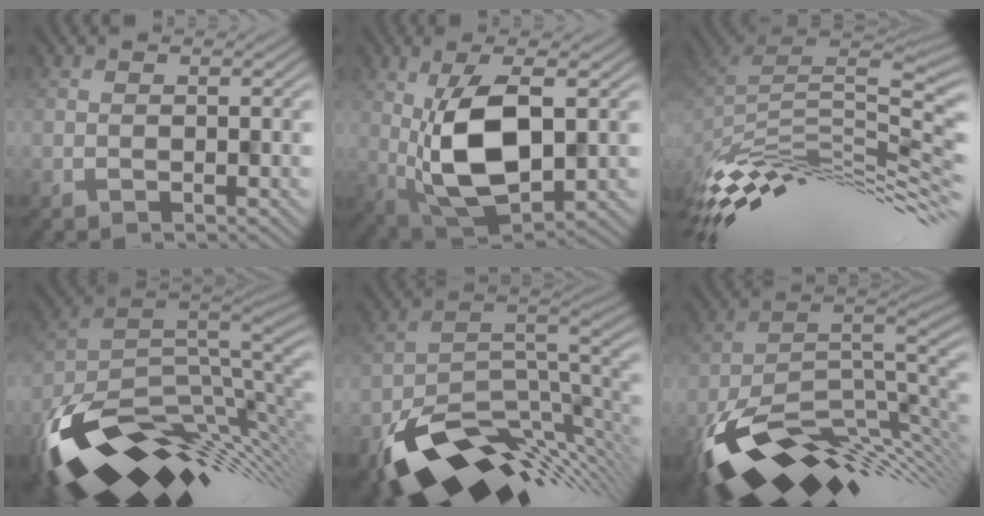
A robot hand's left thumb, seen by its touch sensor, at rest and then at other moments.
{"total": 11.7, "force": [1.3, 5.5, 10.2], "torque": [-0.206, -0.006, 0.032]}
{"total": 12.3, "force": [-3.8, 3.6, 11.1], "torque": [-0.197, 0.012, -0.068]}
{"total": 15.0, "force": [-4.3, 8.0, 12.0], "torque": [-0.239, -0.025, -0.079]}
{"total": 13.0, "force": [-5.8, 7.0, 9.3], "torque": [-0.171, -0.039, -0.082]}
{"total": 14.3, "force": [-5.3, 6.6, 11.5], "torque": [-0.207, -0.024, -0.089]}